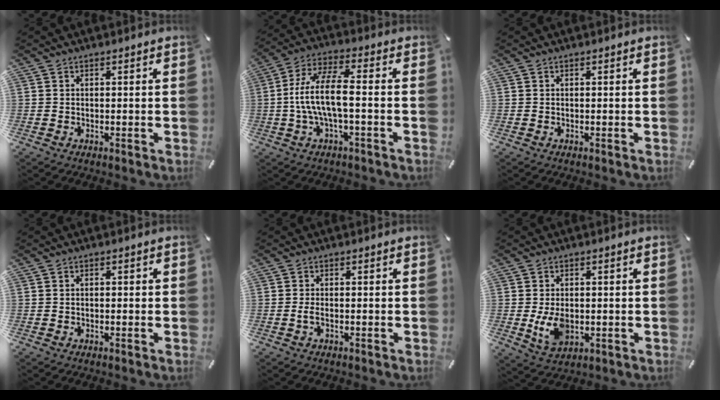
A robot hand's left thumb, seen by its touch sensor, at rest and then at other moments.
{"total": 12.1, "force": [-1.4, 3.9, 11.4], "torque": [-0.232, -0.001, -0.030]}
{"total": 0.0}
{"total": 0.7, "force": [-0.2, 0.4, 0.5], "torque": [-0.010, 0.002, -0.005]}
{"total": 1.8, "force": [-0.6, 0.7, 1.5], "torque": [-0.035, -0.001, -0.013]}
{"total": 6.8, "force": [-0.6, 4.7, 4.8], "torque": [-0.102, -0.010, -0.015]}